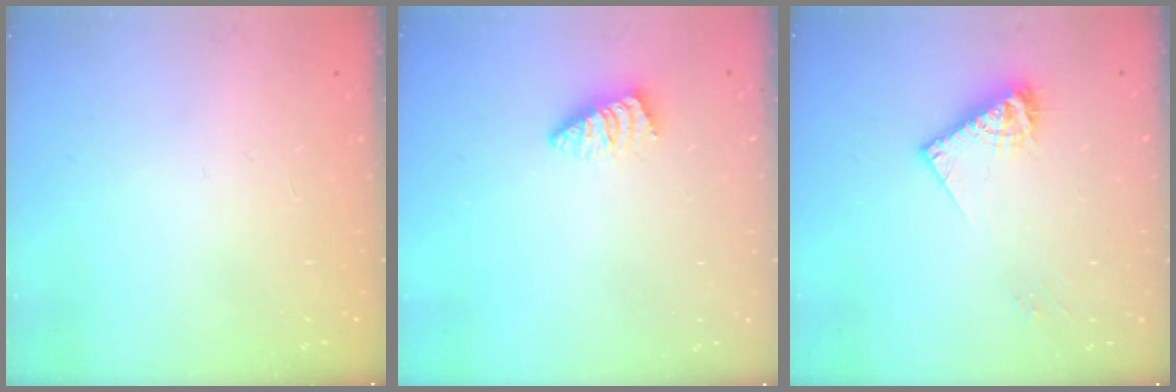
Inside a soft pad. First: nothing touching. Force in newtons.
{"total": 1.1, "press": 1.1, "slide": 0.2}
{"total": 8.2, "press": 8.2, "slide": 0.2}